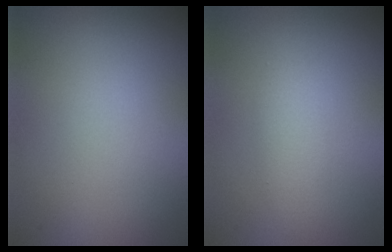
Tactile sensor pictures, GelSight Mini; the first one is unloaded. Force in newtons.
{"total": 1.7, "press": 1.7, "slide": 0.0}